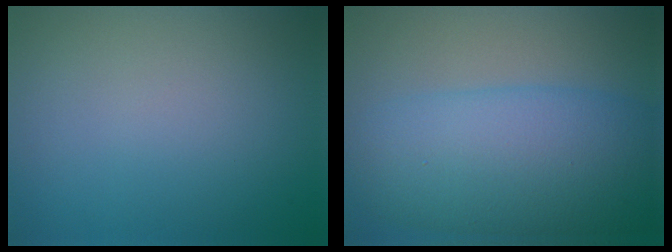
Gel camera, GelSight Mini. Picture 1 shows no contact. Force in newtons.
{"total": 10.6, "press": 10.6, "slide": 0.2}